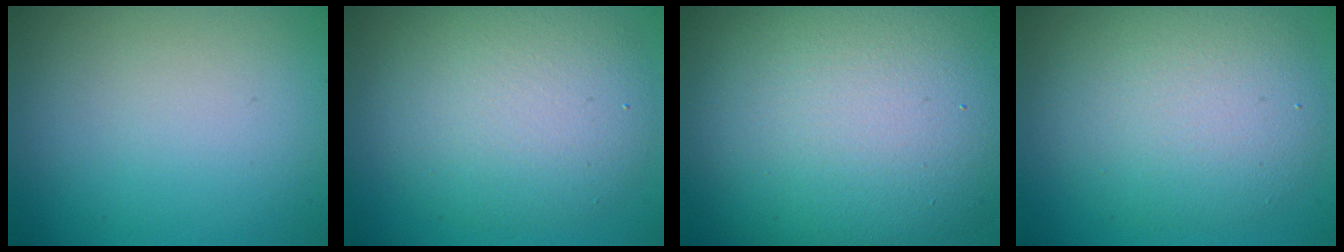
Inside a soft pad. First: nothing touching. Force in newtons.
{"total": 6.8, "press": 6.8, "slide": 0.5}
{"total": 16.9, "press": 16.8, "slide": 1.0}
{"total": 6.9, "press": 6.9, "slide": 0.4}